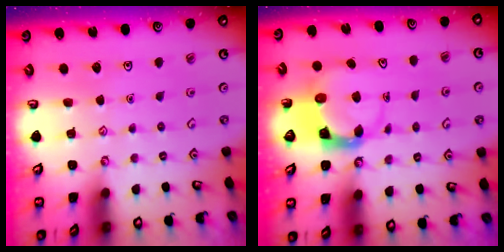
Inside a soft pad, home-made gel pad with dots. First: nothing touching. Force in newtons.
{"total": 3.9, "press": 3.8, "slide": 0.5}